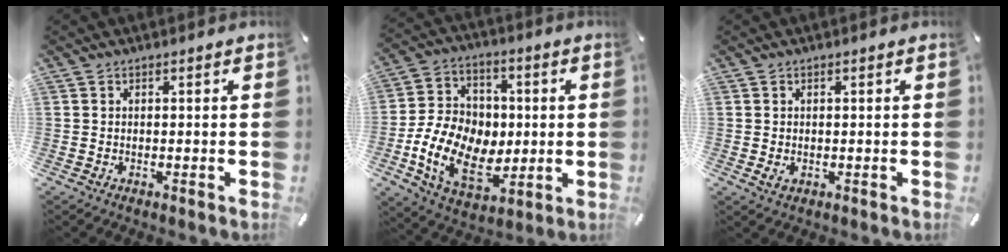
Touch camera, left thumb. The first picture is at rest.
{"total": 17.5, "force": [-3.5, 13.0, 11.1], "torque": [-0.228, 0.018, -0.059]}
{"total": 1.2, "force": [-0.1, 0.9, 0.8], "torque": [-0.015, 0.002, -0.002]}